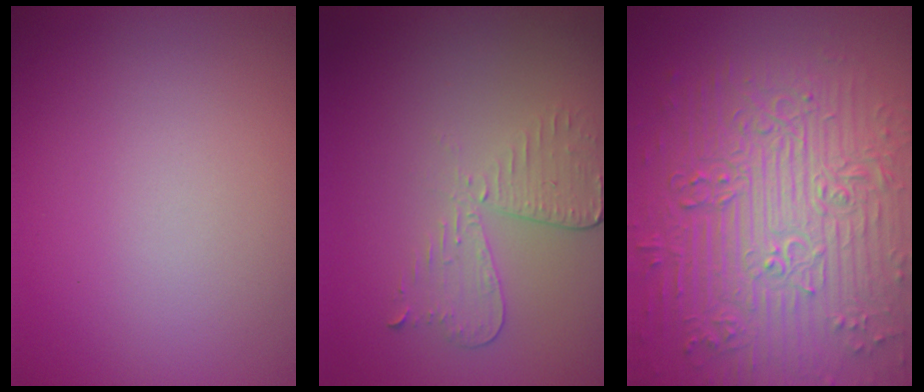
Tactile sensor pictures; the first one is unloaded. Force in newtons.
{"total": 3.0, "press": 2.6, "slide": 1.5}
{"total": 11.0, "press": 7.5, "slide": 8.0}